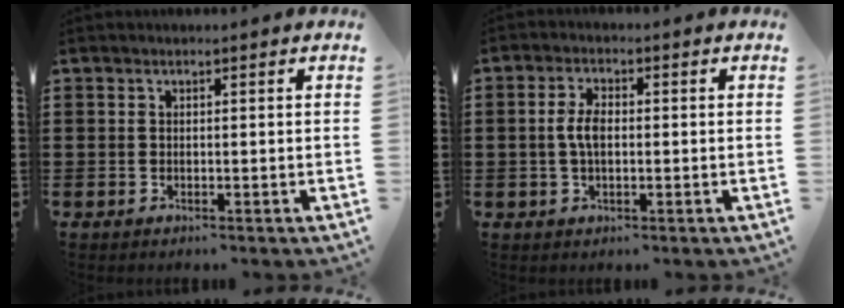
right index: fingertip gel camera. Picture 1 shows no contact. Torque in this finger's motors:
{"motor_torque": [0.97, 0.58, 0.48, 0.11]}